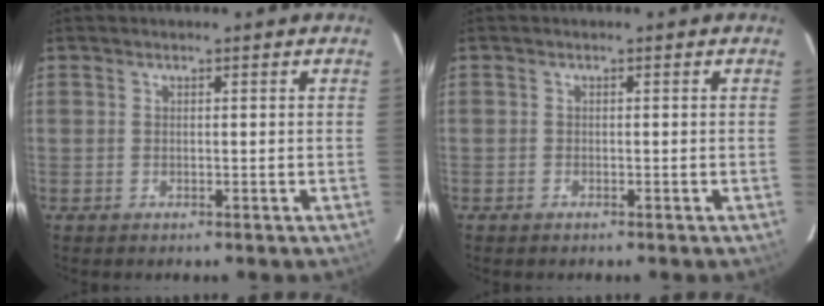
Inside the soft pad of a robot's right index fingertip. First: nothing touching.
{"total": 0.7, "force": [-0.6, 0.4, 0.0], "torque": [-0.002, 0.001, -0.011]}